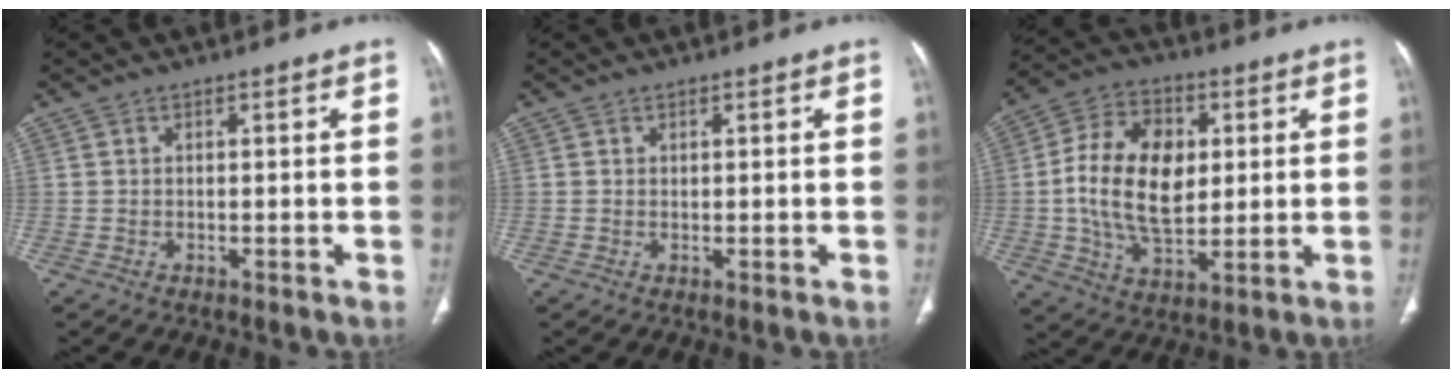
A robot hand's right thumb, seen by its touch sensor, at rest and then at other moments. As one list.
[{"total": 0.0}, {"total": 15.8, "force": [1.6, 9.9, 12.3], "torque": [-0.199, 0.003, 0.027]}]